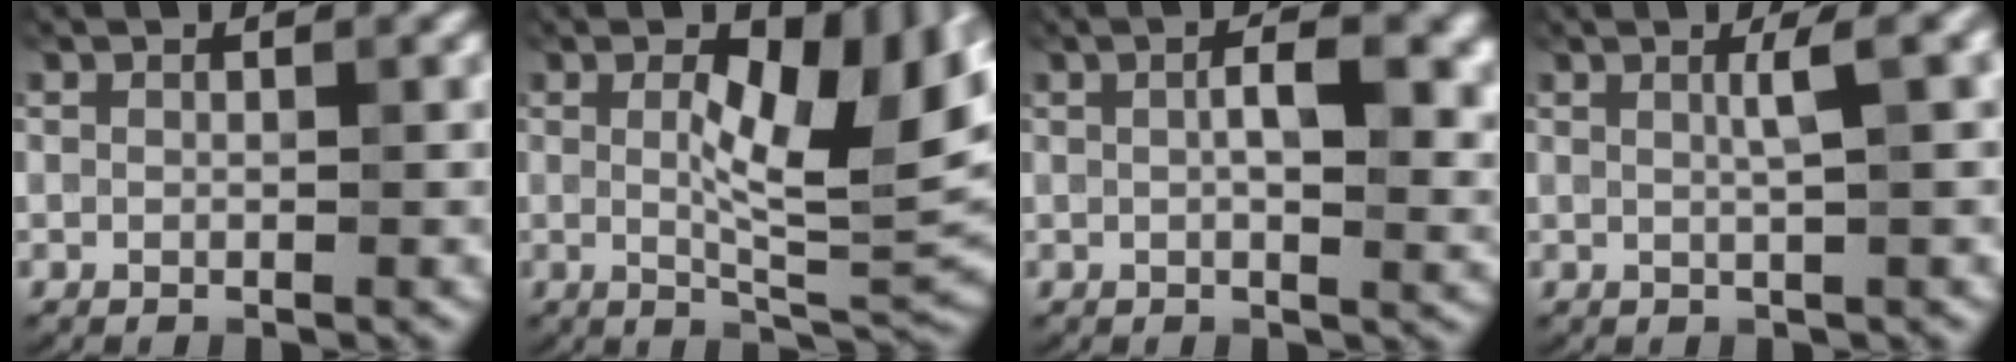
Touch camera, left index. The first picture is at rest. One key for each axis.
{"total": 8.8, "fx": 1.6, "fy": 2.4, "fz": 8.3, "tx": -0.131, "ty": 0.000, "tz": 0.028}
{"total": 5.6, "fx": 0.9, "fy": 2.2, "fz": 5.1, "tx": -0.080, "ty": 0.007, "tz": 0.015}
{"total": 2.3, "fx": 0.6, "fy": 0.2, "fz": 2.2, "tx": -0.034, "ty": 0.012, "tz": 0.007}